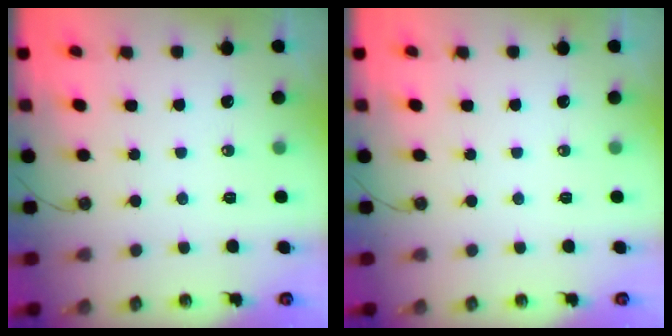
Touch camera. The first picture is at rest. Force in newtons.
{"total": 0.0}